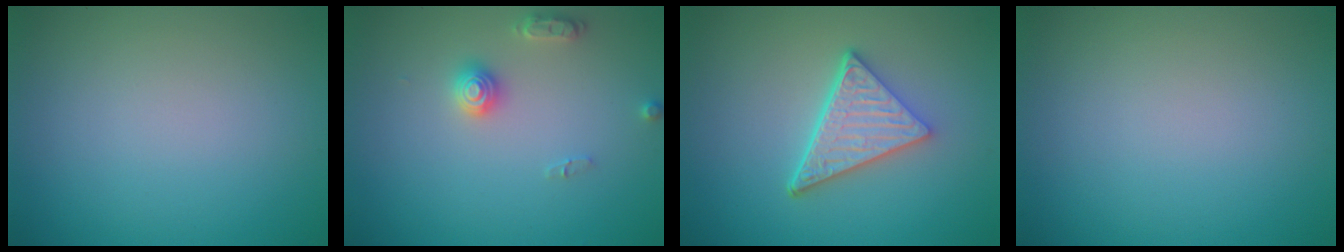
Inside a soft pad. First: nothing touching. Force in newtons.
{"total": 2.2, "press": 2.2, "slide": 0.1}
{"total": 5.1, "press": 3.8, "slide": 3.4}
{"total": 0.0}